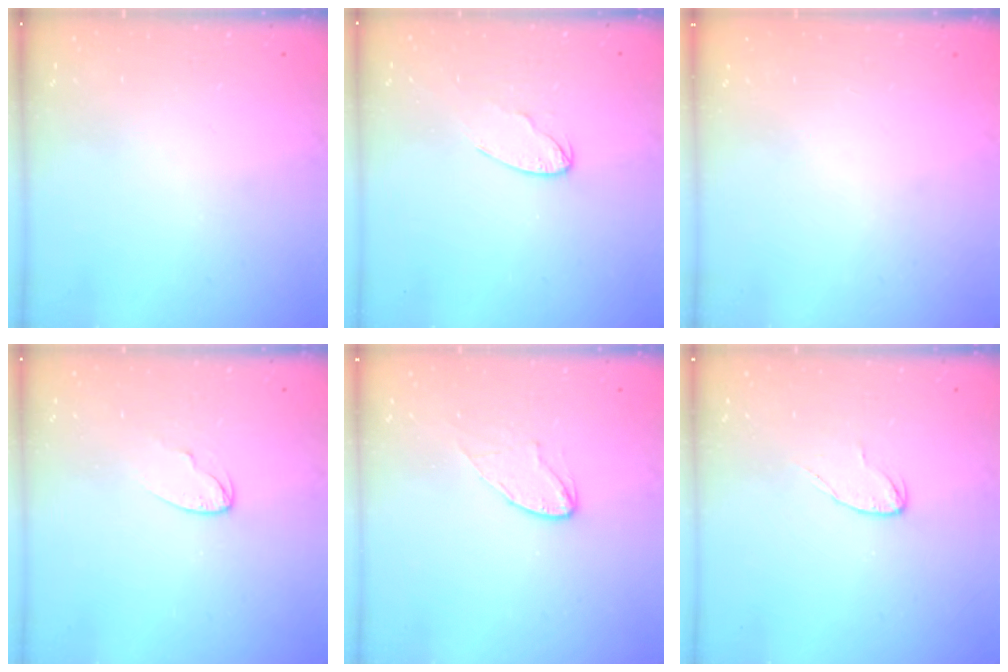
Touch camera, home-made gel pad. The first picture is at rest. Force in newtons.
{"total": 6.1, "press": 6.1, "slide": 0.5}
{"total": 0.0}
{"total": 3.7, "press": 3.7, "slide": 0.3}
{"total": 6.8, "press": 6.8, "slide": 0.6}
{"total": 4.7, "press": 4.7, "slide": 0.4}